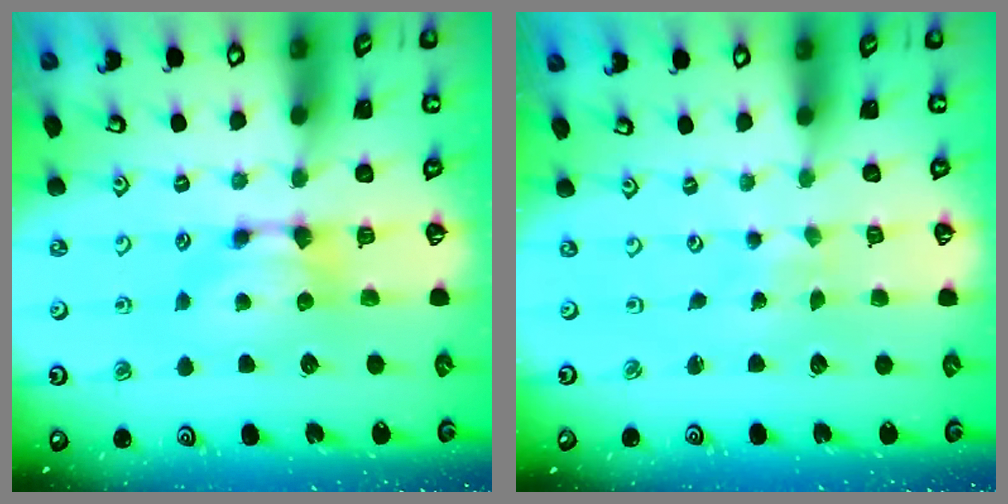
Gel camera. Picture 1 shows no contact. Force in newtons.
{"total": 5.2, "press": 5.2, "slide": 0.2}